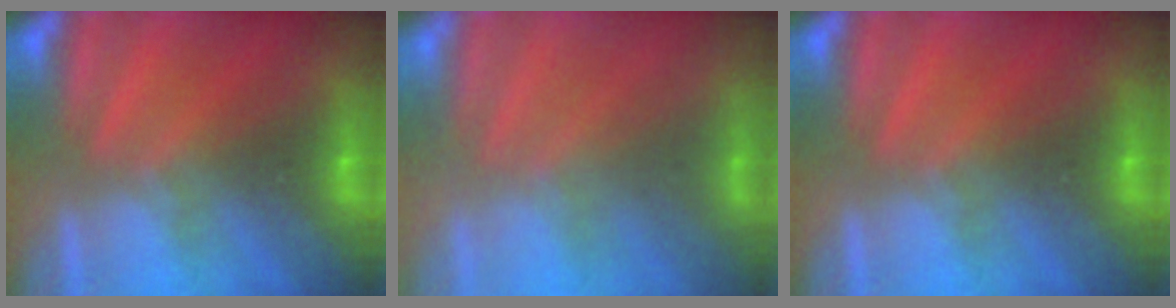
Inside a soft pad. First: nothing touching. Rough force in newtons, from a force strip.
{"total": 2.2}
{"total": 0.0}